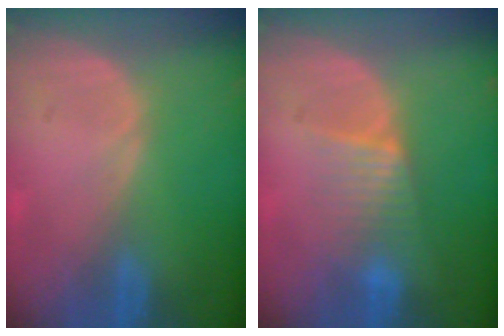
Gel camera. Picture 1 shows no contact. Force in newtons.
{"total": 4.7, "press": 4.6, "slide": 0.7}